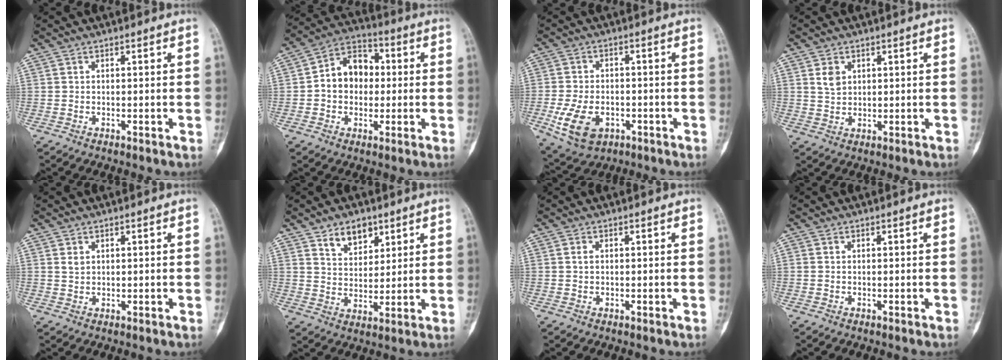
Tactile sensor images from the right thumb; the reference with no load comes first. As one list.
[{"total": 10.8, "force": [0.3, 8.3, 6.8], "torque": [-0.077, 0.031, -0.007]}, {"total": 10.2, "force": [-3.4, 6.7, 6.8], "torque": [-0.125, 0.008, -0.049]}, {"total": 3.0, "force": [1.1, 2.2, 1.6], "torque": [-0.016, -0.006, 0.024]}, {"total": 1.4, "force": [0.6, 1.0, 0.7], "torque": [-0.003, -0.004, 0.011]}, {"total": 6.9, "force": [4.4, 4.2, 3.2], "torque": [-0.024, -0.031, 0.079]}, {"total": 0.9, "force": [0.2, 0.6, 0.7], "torque": [-0.015, 0.003, 0.004]}, {"total": 0.0}]